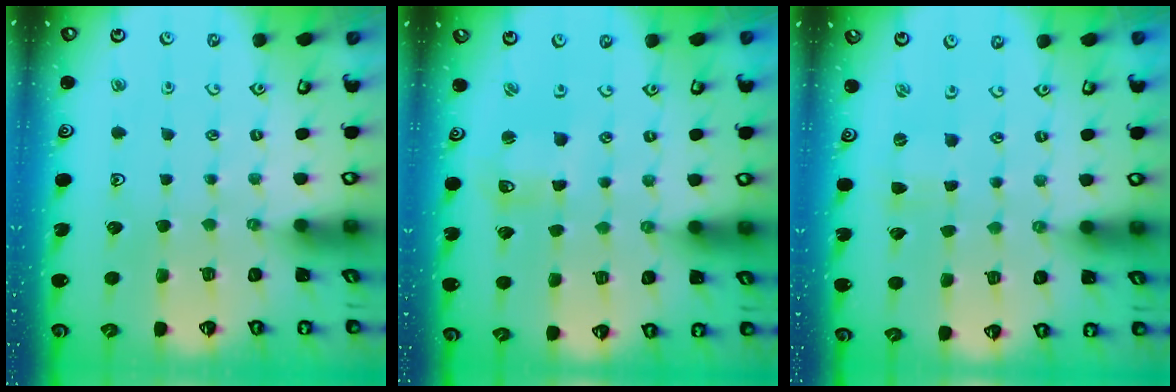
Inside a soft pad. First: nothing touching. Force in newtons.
{"total": 3.6, "press": 3.6, "slide": 0.4}
{"total": 0.0}